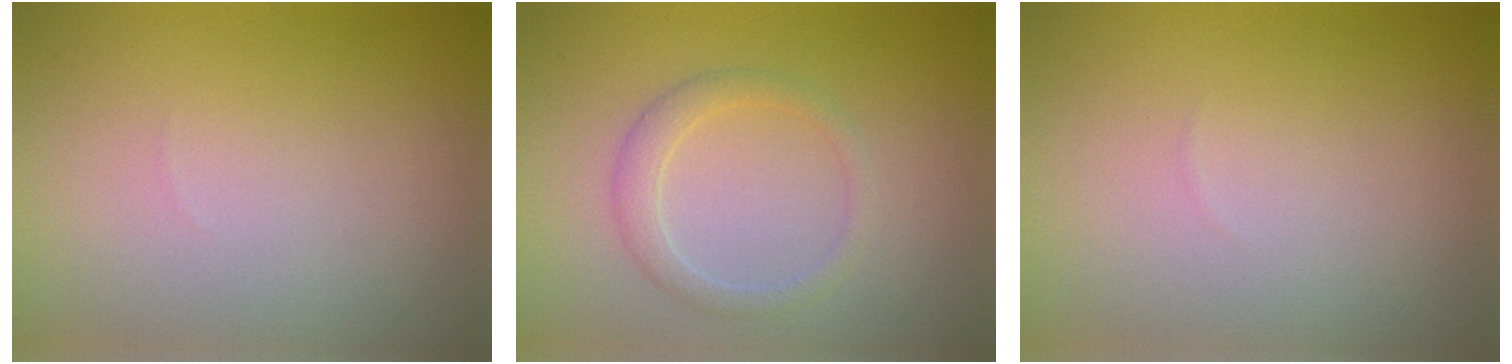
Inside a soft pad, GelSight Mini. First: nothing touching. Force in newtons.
{"total": 2.0, "press": 2.0, "slide": 0.1}
{"total": 0.0}